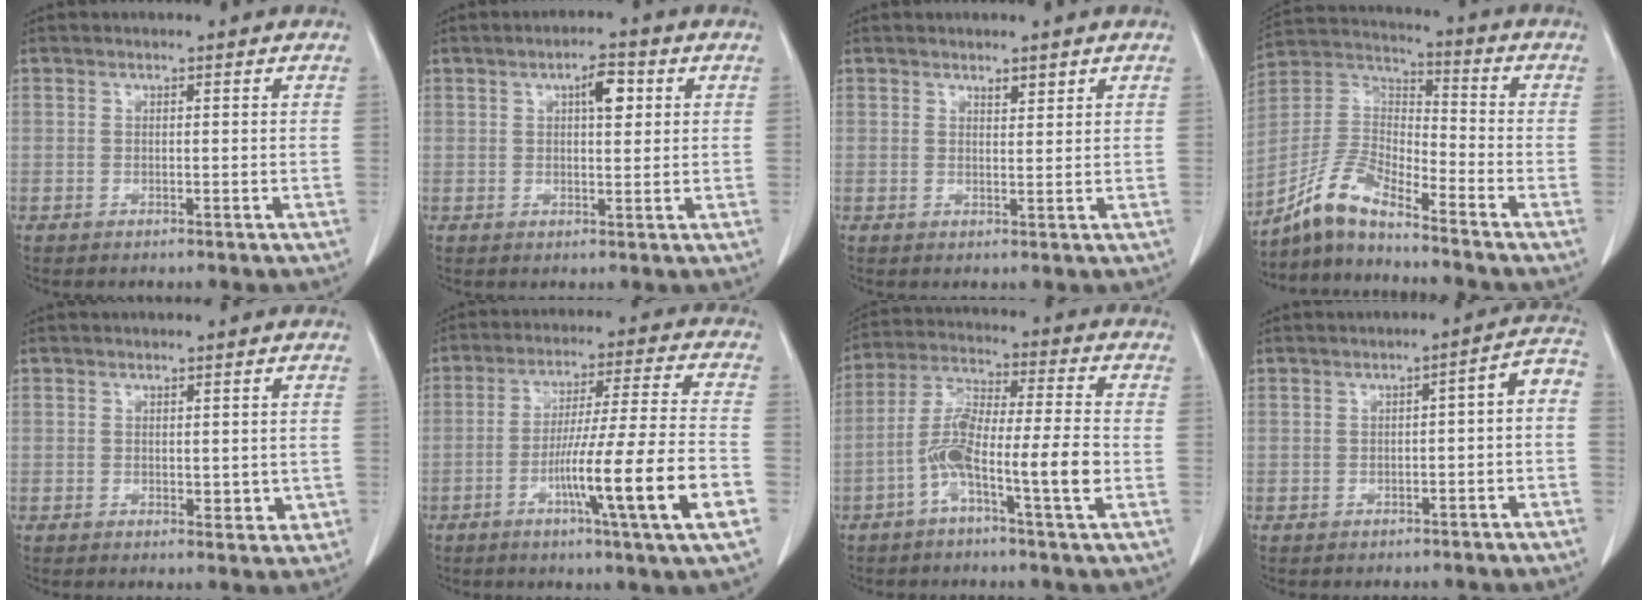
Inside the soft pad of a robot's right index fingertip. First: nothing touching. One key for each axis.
{"total": 4.1, "fx": 1.5, "fy": 1.3, "fz": 3.6, "tx": -0.060, "ty": 0.006, "tz": 0.021}
{"total": 1.4, "fx": 1.1, "fy": 0.4, "fz": 0.8, "tx": -0.014, "ty": -0.004, "tz": 0.019}
{"total": 9.3, "fx": -7.9, "fy": 1.7, "fz": 4.5, "tx": -0.111, "ty": 0.019, "tz": -0.157}
{"total": 2.7, "fx": -0.2, "fy": 1.7, "fz": 2.1, "tx": -0.018, "ty": -0.002, "tz": 0.002}
{"total": 16.0, "fx": -5.9, "fy": -1.2, "fz": 14.8, "tx": -0.250, "ty": -0.010, "tz": -0.097}
{"total": 11.1, "fx": -3.8, "fy": 0.6, "fz": 10.5, "tx": -0.206, "ty": 0.017, "tz": -0.073}
{"total": 4.7, "fx": -1.3, "fy": 1.2, "fz": 4.4, "tx": -0.051, "ty": 0.026, "tz": -0.017}